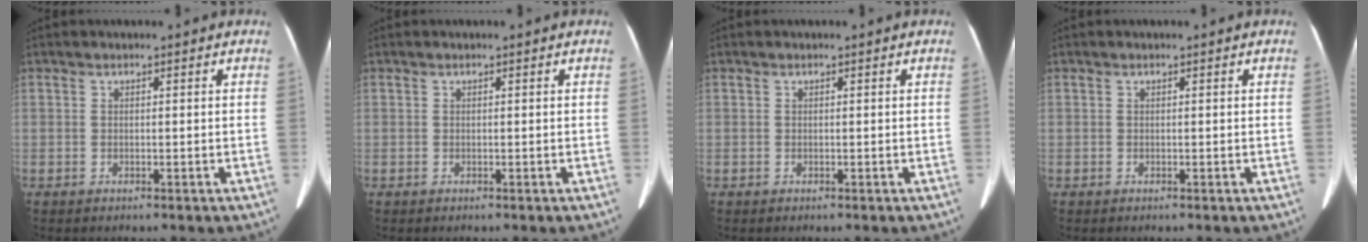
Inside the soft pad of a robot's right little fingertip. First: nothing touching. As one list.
[{"total": 0.0}, {"total": 0.0}, {"total": 0.0}]